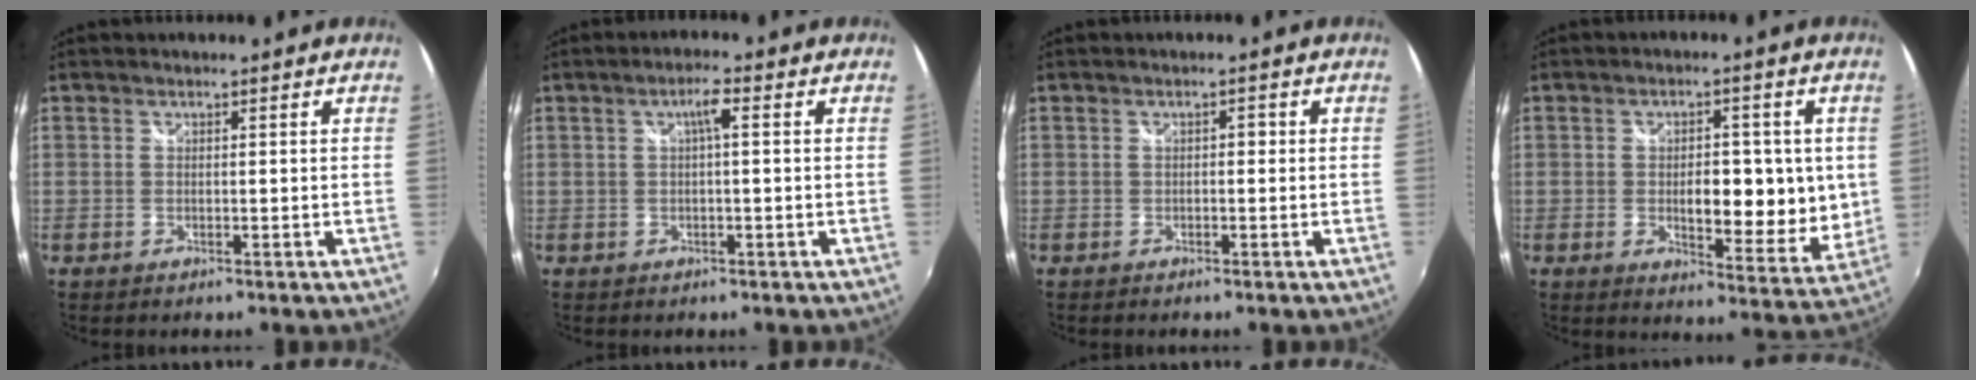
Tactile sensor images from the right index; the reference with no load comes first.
{"total": 2.7, "force": [0.4, 0.2, 2.7], "torque": [-0.049, 0.009, 0.007]}
{"total": 1.1, "force": [-0.2, 0.8, 0.7], "torque": [-0.009, 0.003, -0.006]}
{"total": 12.0, "force": [0.4, 5.9, 10.5], "torque": [-0.151, -0.013, 0.006]}